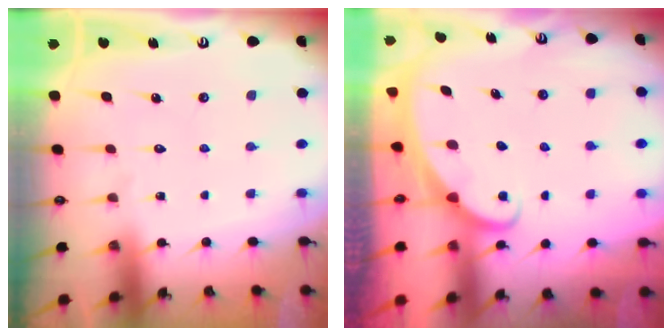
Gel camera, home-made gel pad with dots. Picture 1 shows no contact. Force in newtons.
{"total": 1.8, "press": 1.8, "slide": 0.1}